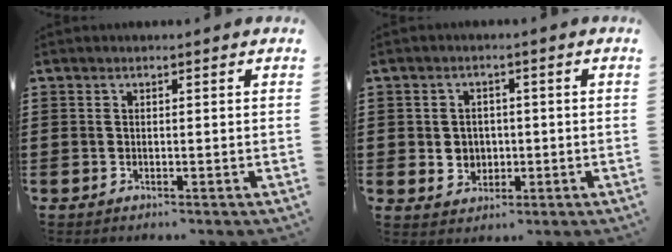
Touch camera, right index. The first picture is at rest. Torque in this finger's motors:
{"motor_torque": [1.08, 1.06, 0.07, 0.00]}